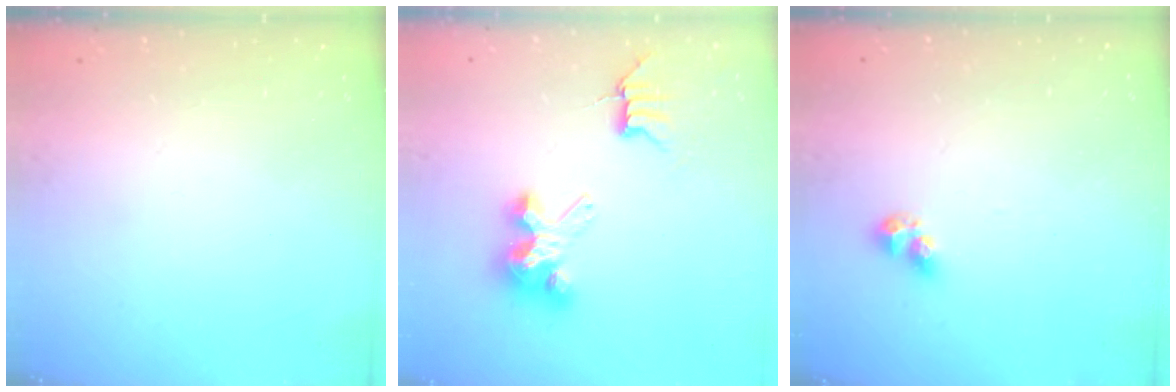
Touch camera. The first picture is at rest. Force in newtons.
{"total": 7.2, "press": 7.1, "slide": 0.6}
{"total": 5.0, "press": 5.0, "slide": 0.1}